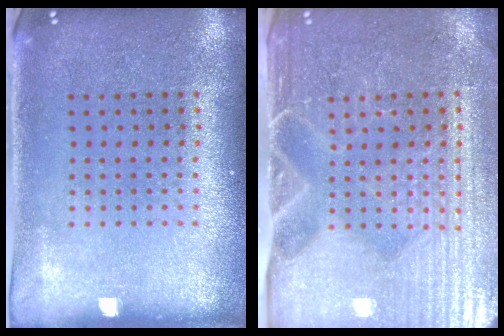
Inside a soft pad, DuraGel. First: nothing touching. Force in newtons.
{"total": 4.6, "press": 4.2, "slide": 1.8}